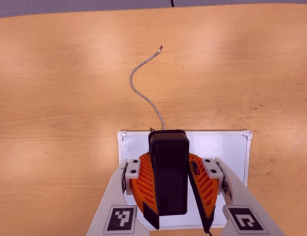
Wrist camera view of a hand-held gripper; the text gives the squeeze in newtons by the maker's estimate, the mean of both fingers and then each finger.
{"total": 9.8, "left": 9.8, "right": 9.8}